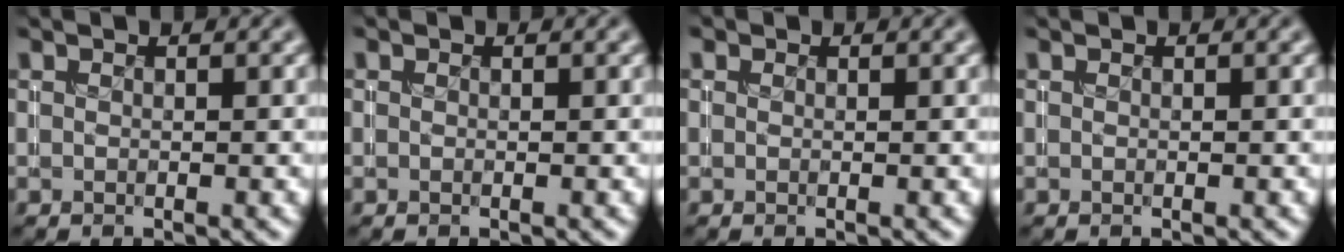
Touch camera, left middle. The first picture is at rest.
{"total": 0.0}
{"total": 0.0}
{"total": 0.0}